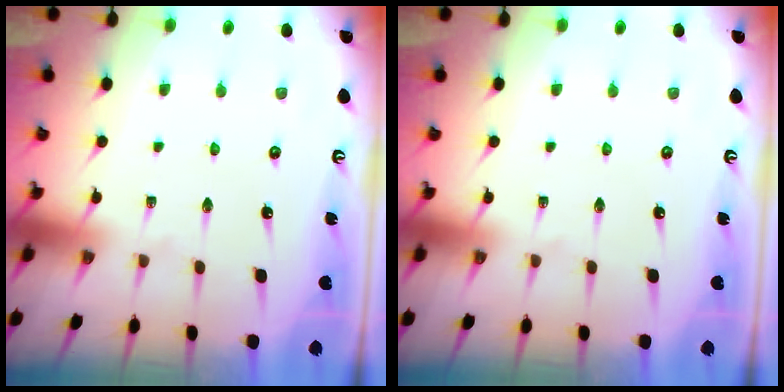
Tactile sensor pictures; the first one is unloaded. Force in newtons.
{"total": 0.0}